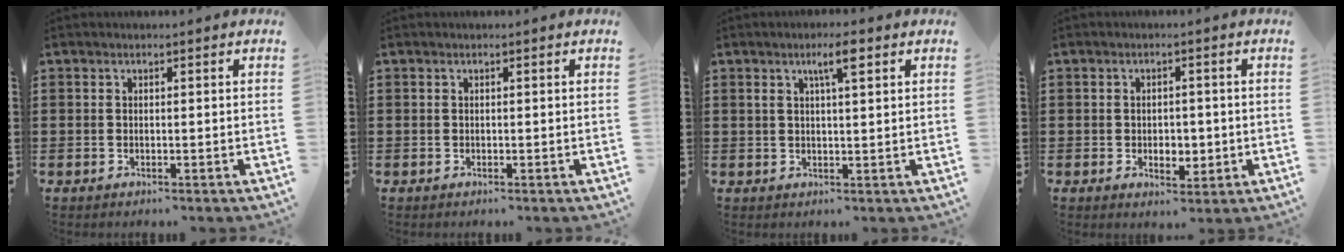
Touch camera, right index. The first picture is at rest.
{"total": 0.0}
{"total": 4.1, "force": [2.2, 0.7, 3.4], "torque": [-0.057, 0.001, 0.031]}
{"total": 3.5, "force": [-0.7, 2.2, 2.7], "torque": [-0.054, 0.005, -0.013]}